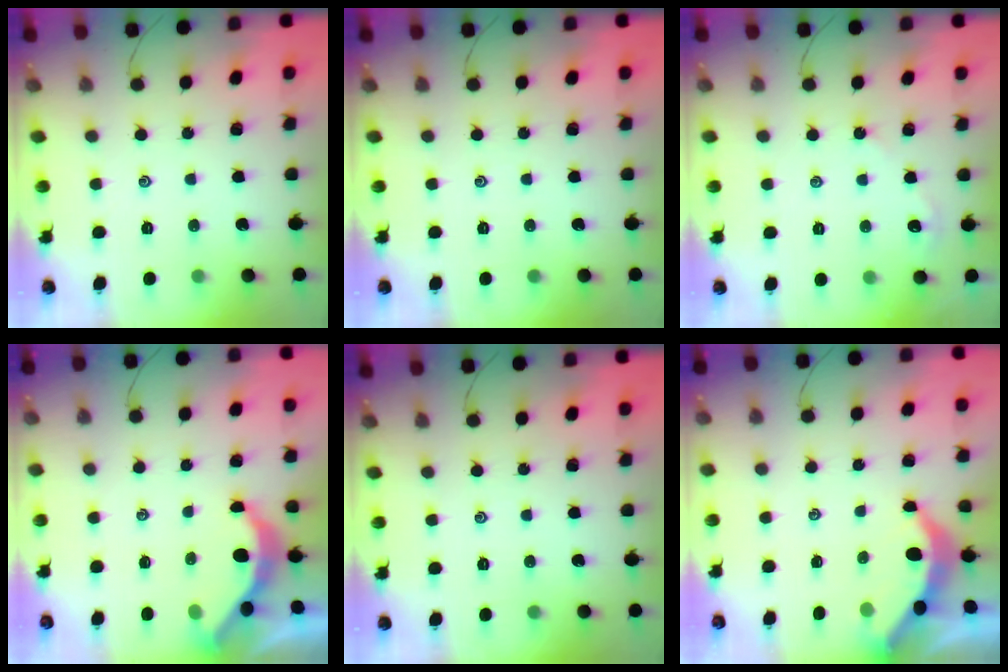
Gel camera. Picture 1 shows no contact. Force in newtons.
{"total": 0.0}
{"total": 3.2, "press": 3.2, "slide": 0.4}
{"total": 4.7, "press": 4.6, "slide": 0.5}
{"total": 0.0}
{"total": 3.8, "press": 3.7, "slide": 0.5}